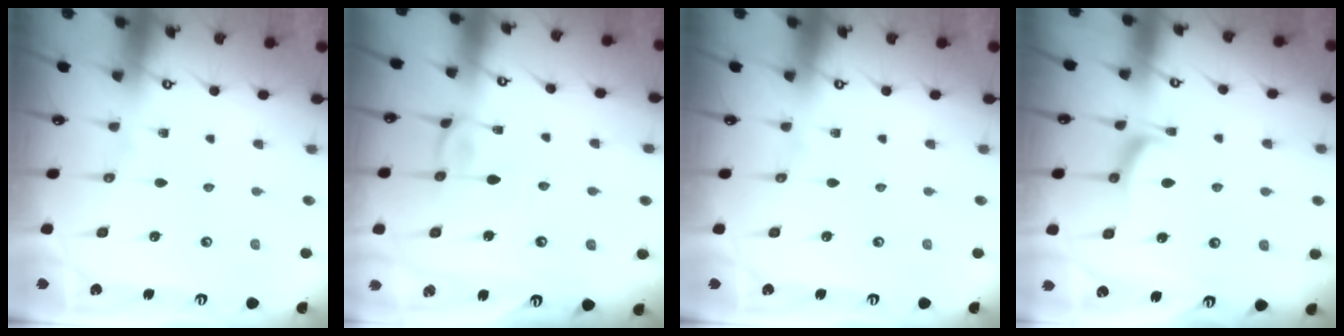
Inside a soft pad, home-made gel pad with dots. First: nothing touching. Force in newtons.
{"total": 1.3, "press": 1.2, "slide": 0.5}
{"total": 0.0}
{"total": 3.0, "press": 2.8, "slide": 1.0}